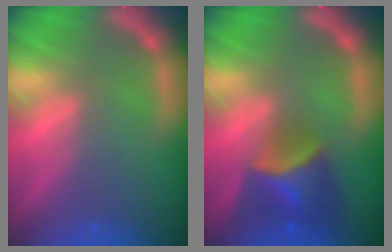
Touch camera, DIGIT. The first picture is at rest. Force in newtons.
{"total": 6.0}